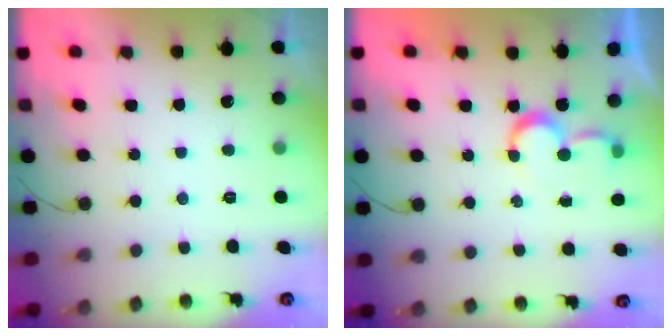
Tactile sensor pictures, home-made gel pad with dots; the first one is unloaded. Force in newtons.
{"total": 5.5, "press": 5.5, "slide": 0.4}